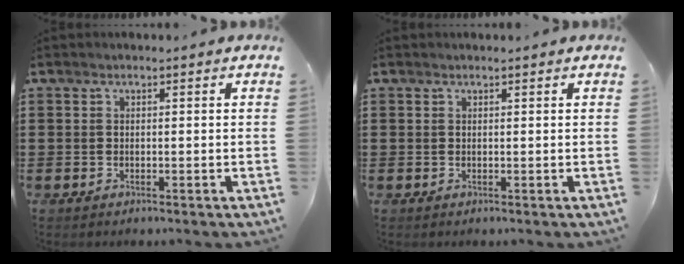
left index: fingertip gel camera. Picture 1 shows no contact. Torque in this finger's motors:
{"motor_torque": [-0.01, -0.02, -0.01, 0.01]}